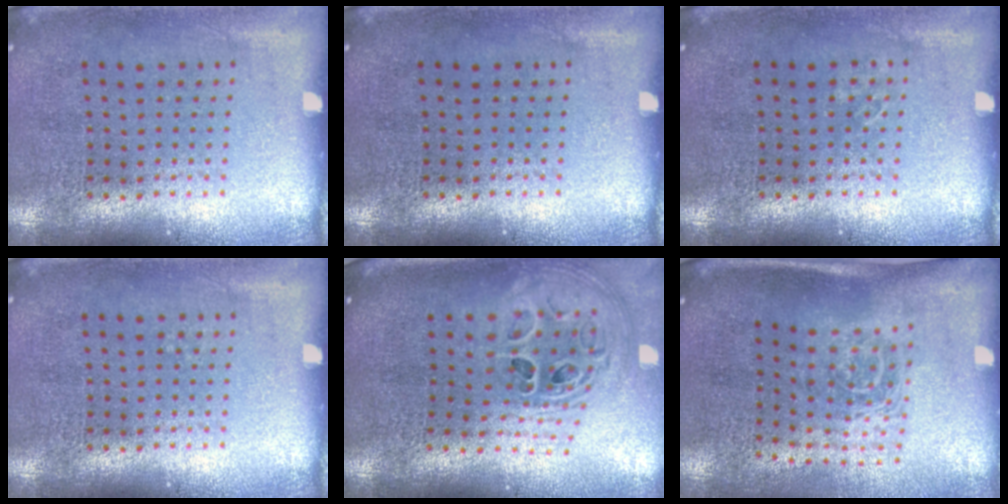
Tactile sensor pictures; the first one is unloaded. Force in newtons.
{"total": 0.0}
{"total": 0.5, "press": 0.5, "slide": 0.0}
{"total": 0.0}
{"total": 1.8, "press": 1.5, "slide": 1.0}
{"total": 1.7, "press": 1.1, "slide": 1.3}